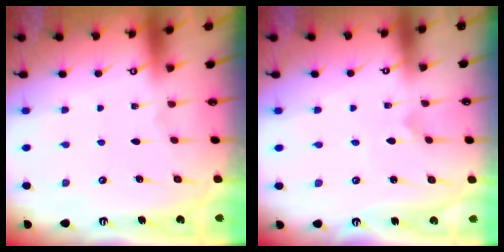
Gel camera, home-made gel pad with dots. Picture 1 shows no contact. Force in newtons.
{"total": 1.0, "press": 1.0, "slide": 0.0}